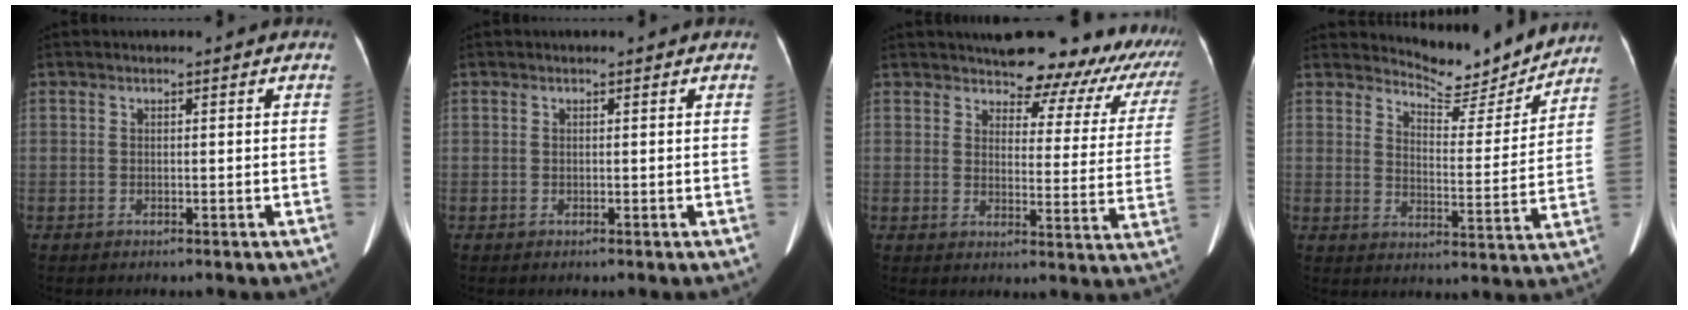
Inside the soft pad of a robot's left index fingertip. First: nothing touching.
{"total": 0.0}
{"total": 18.2, "force": [16.1, 5.6, 6.5], "torque": [-0.045, -0.036, 0.165]}
{"total": 10.1, "force": [10.0, 1.5, 0.8], "torque": [-0.018, -0.021, 0.138]}